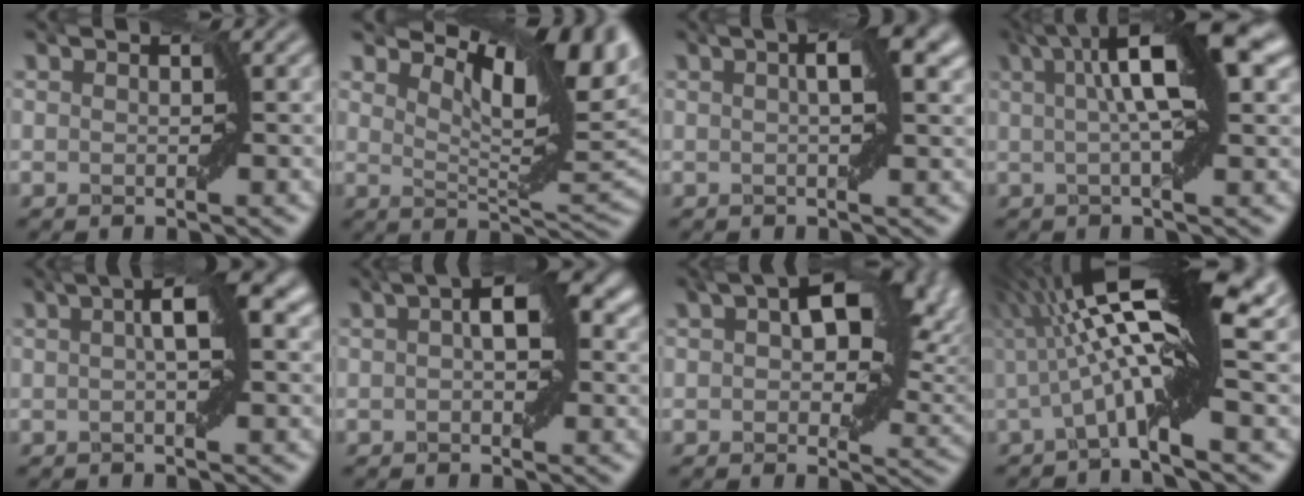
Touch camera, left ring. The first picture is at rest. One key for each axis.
{"total": 10.4, "fx": 5.3, "fy": 3.1, "fz": 8.4, "tx": -0.131, "ty": 0.007, "tz": 0.090}
{"total": 3.9, "fx": 0.9, "fy": 0.9, "fz": 3.6, "tx": -0.062, "ty": 0.005, "tz": 0.008}
{"total": 8.9, "fx": 2.8, "fy": 1.8, "fz": 8.3, "tx": -0.121, "ty": 0.012, "tz": 0.035}
{"total": 4.4, "fx": 1.0, "fy": 0.7, "fz": 4.2, "tx": -0.068, "ty": 0.010, "tz": 0.007}
{"total": 5.3, "fx": 1.3, "fy": 2.2, "fz": 4.6, "tx": -0.066, "ty": 0.008, "tz": 0.012}
{"total": 10.5, "fx": 3.5, "fy": 5.5, "fz": 8.2, "tx": -0.124, "ty": 0.001, "tz": 0.051}
{"total": 12.9, "fx": 2.3, "fy": 2.2, "fz": 12.5, "tx": -0.213, "ty": 0.019, "tz": 0.035}